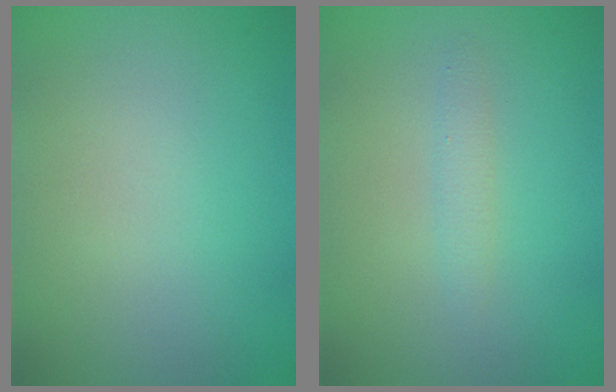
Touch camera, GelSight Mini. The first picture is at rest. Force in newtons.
{"total": 1.2, "press": 1.2, "slide": 0.1}